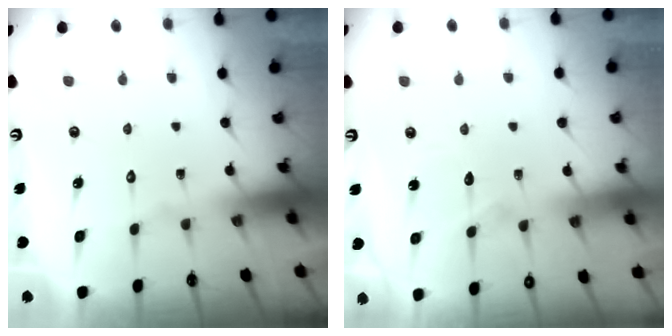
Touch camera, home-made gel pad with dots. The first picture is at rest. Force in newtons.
{"total": 5.3, "press": 5.2, "slide": 0.6}